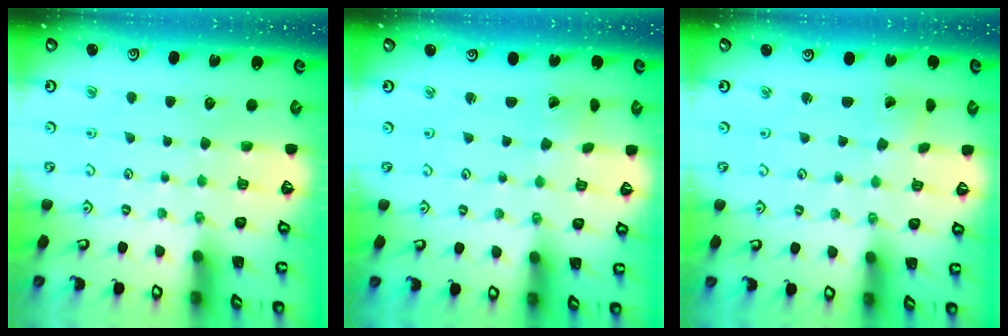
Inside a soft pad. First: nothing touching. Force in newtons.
{"total": 0.0}
{"total": 0.7, "press": 0.7, "slide": 0.0}